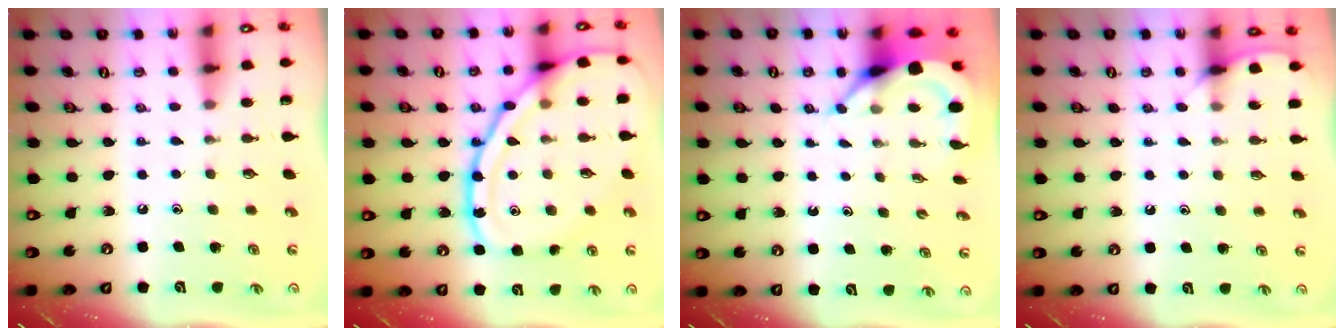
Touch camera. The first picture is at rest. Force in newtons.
{"total": 20.8, "press": 20.7, "slide": 1.8}
{"total": 5.1, "press": 5.0, "slide": 0.7}
{"total": 5.6, "press": 5.5, "slide": 0.6}